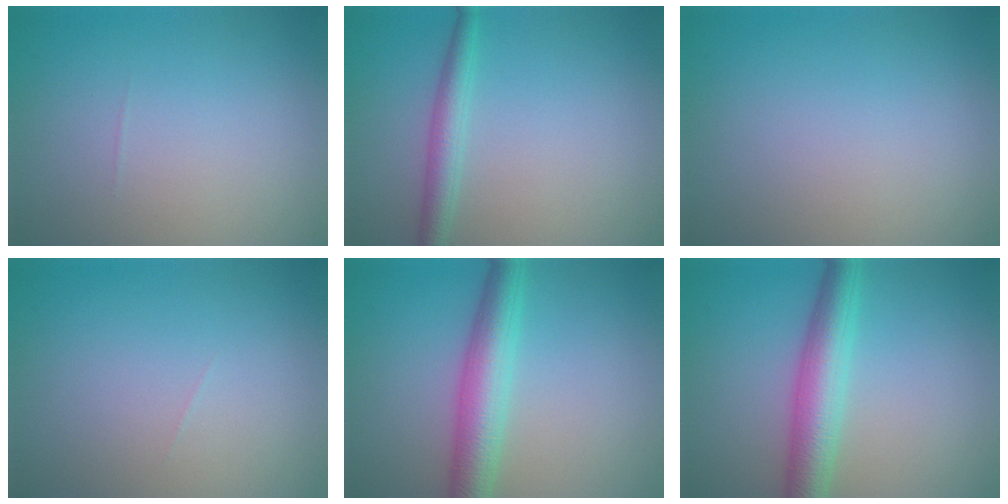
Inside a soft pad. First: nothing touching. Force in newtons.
{"total": 2.5, "press": 2.5, "slide": 0.0}
{"total": 0.0}
{"total": 0.0}
{"total": 5.2, "press": 5.2, "slide": 0.0}
{"total": 5.2, "press": 5.2, "slide": 0.0}